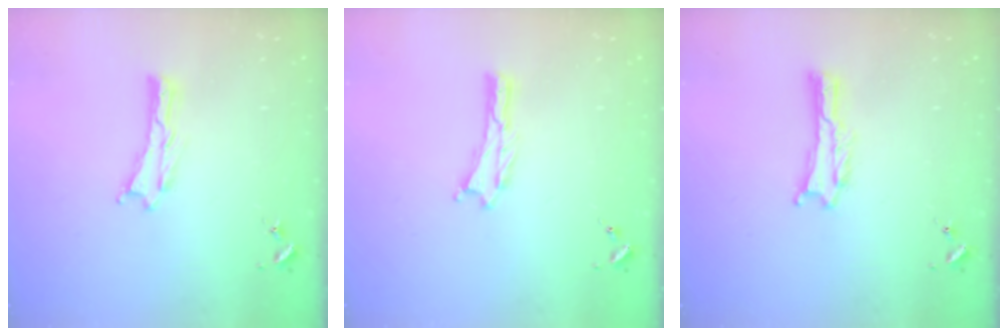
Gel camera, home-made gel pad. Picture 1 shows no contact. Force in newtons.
{"total": 0.0}
{"total": 0.0}